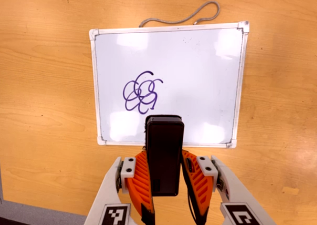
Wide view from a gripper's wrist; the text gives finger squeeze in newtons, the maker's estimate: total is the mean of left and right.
{"total": 4.2, "left": 2.8, "right": 5.6}